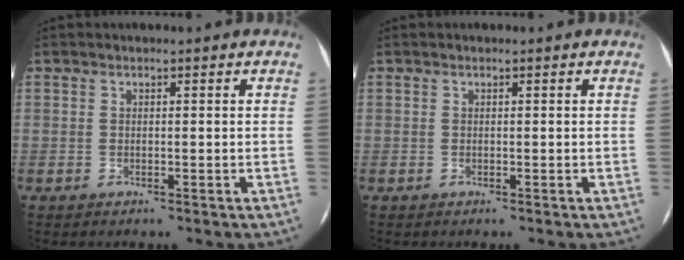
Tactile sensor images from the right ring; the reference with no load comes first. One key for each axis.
{"total": 0.0}